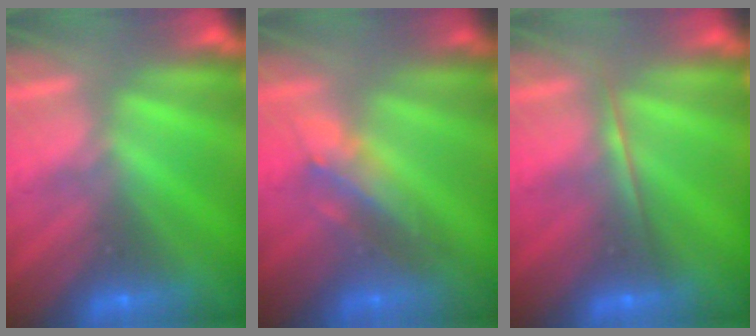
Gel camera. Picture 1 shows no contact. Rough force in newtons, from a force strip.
{"total": 2.9}
{"total": 1.7}